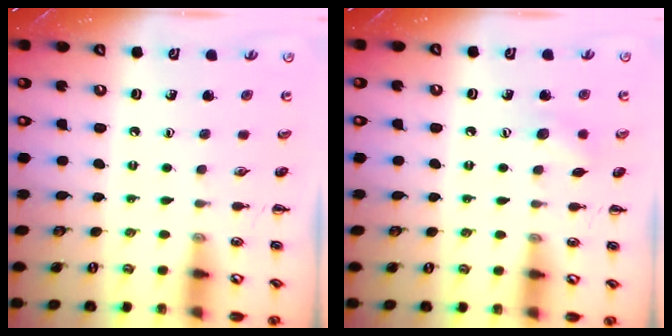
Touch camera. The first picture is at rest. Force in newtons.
{"total": 5.6, "press": 5.5, "slide": 1.4}